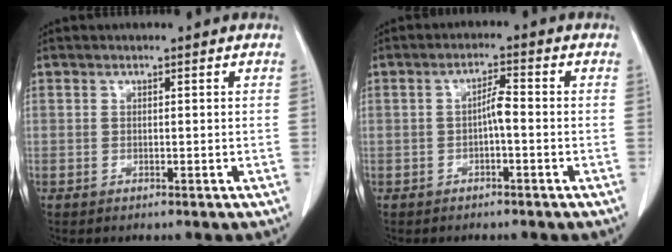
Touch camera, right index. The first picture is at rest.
{"total": 2.7, "force": [-0.6, 0.5, 2.6], "torque": [-0.045, 0.007, -0.012]}